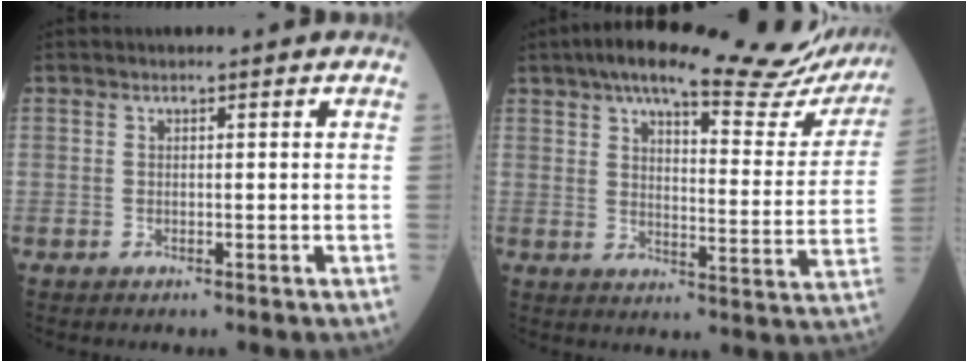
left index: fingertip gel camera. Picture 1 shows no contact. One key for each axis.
{"total": 25.5, "fx": 22.5, "fy": 4.2, "fz": 11.3, "tx": -0.155, "ty": -0.035, "tz": 0.270}